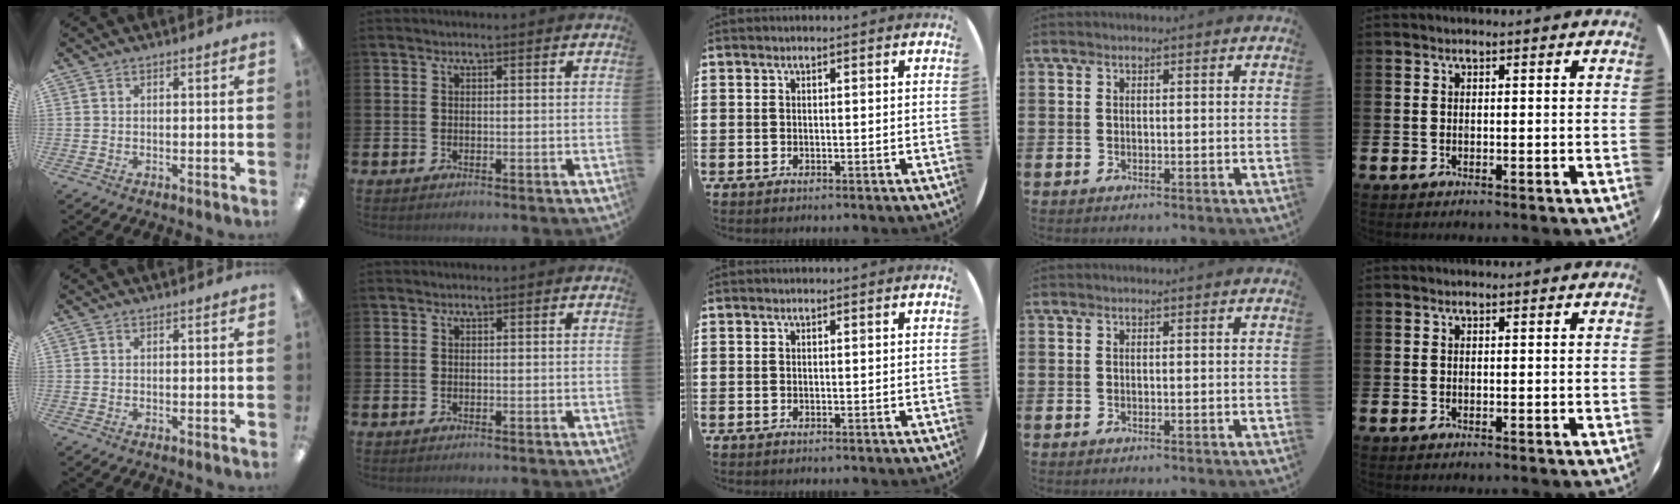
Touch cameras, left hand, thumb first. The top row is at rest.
{}